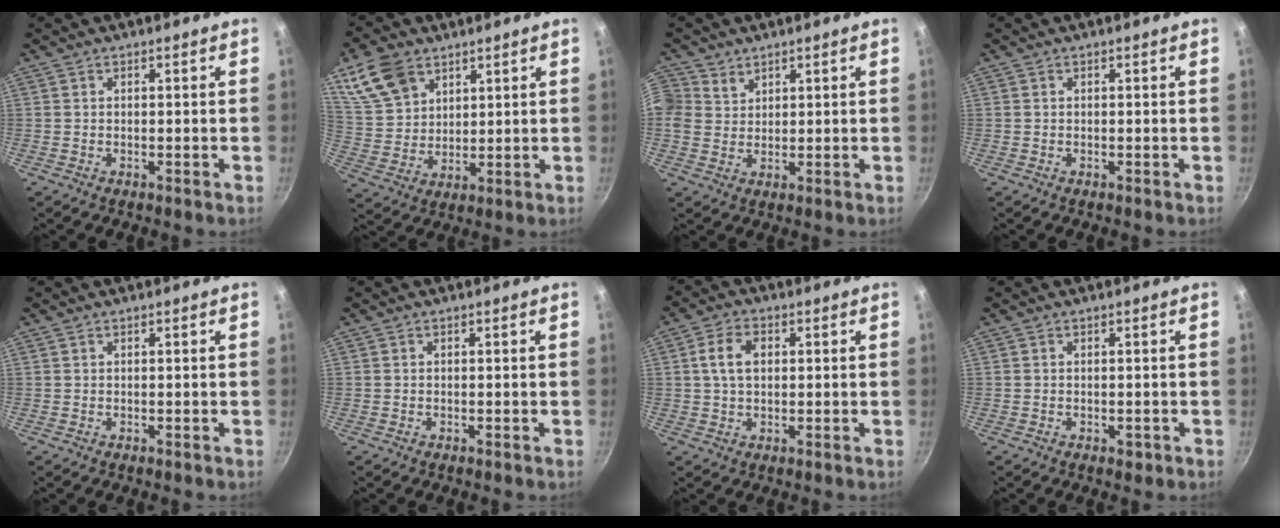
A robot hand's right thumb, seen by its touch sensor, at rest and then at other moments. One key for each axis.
{"total": 11.6, "fx": 6.6, "fy": 7.8, "fz": 5.5, "tx": -0.091, "ty": -0.018, "tz": 0.139}
{"total": 7.8, "fx": 3.9, "fy": 6.4, "fz": 2.0, "tx": -0.032, "ty": 0.012, "tz": 0.078}
{"total": 0.0}
{"total": 0.0}
{"total": 0.0}
{"total": 6.1, "fx": 1.1, "fy": 4.0, "fz": 4.4, "tx": -0.071, "ty": 0.008, "tz": 0.016}
{"total": 1.2, "fx": -0.4, "fy": 0.8, "fz": 0.7, "tx": -0.008, "ty": 0.000, "tz": -0.004}